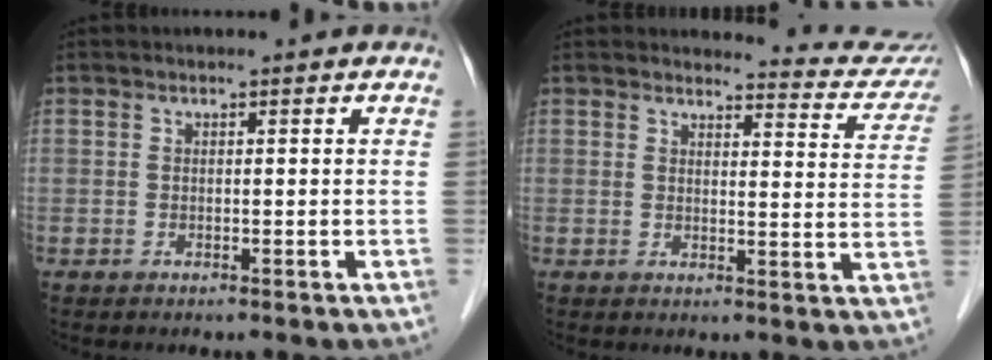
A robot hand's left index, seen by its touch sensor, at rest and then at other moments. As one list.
[{"total": 9.6, "force": [9.6, 1.0, 0.1], "torque": [0.017, -0.059, 0.084]}]